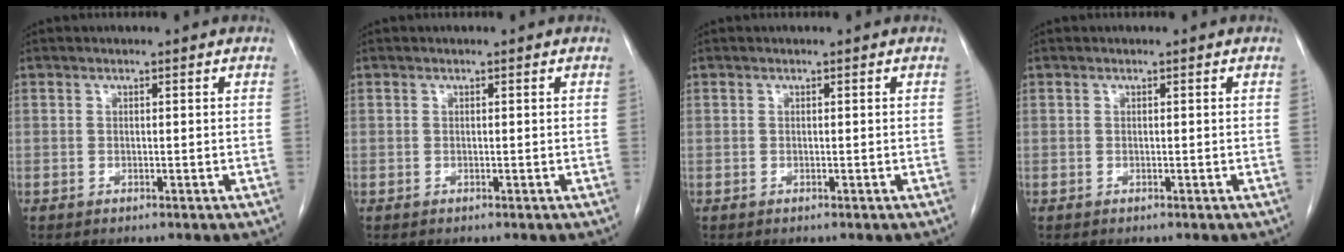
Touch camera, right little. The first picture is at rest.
{"total": 0.0}
{"total": 0.0}
{"total": 0.0}